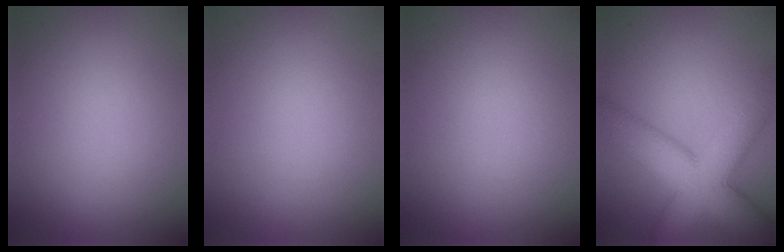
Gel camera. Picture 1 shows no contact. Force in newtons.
{"total": 0.0}
{"total": 0.0}
{"total": 10.2, "press": 10.2, "slide": 0.5}